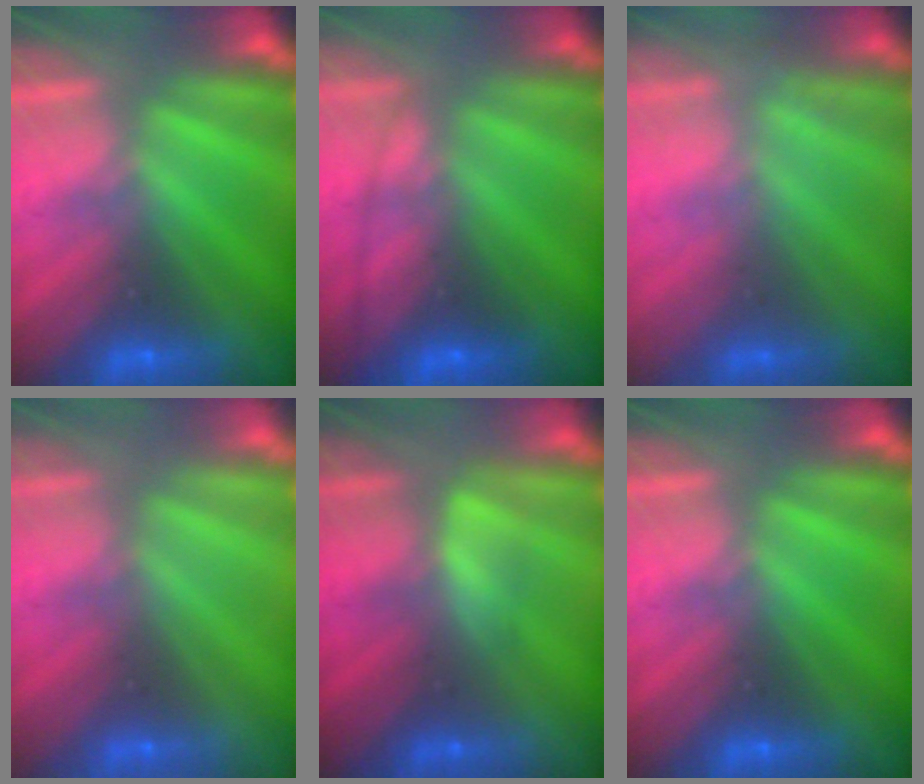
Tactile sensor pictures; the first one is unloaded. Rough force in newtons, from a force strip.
{"total": 3.6}
{"total": 2.7}
{"total": 3.1}
{"total": 2.7}
{"total": 0.0}